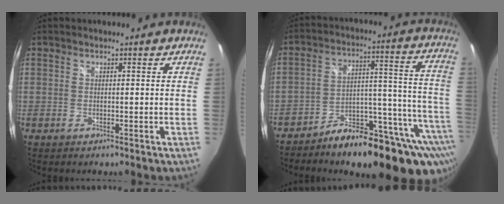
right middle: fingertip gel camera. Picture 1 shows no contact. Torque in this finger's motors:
{"motor_torque": [1.11, -1.03, 0.81, 0.07]}